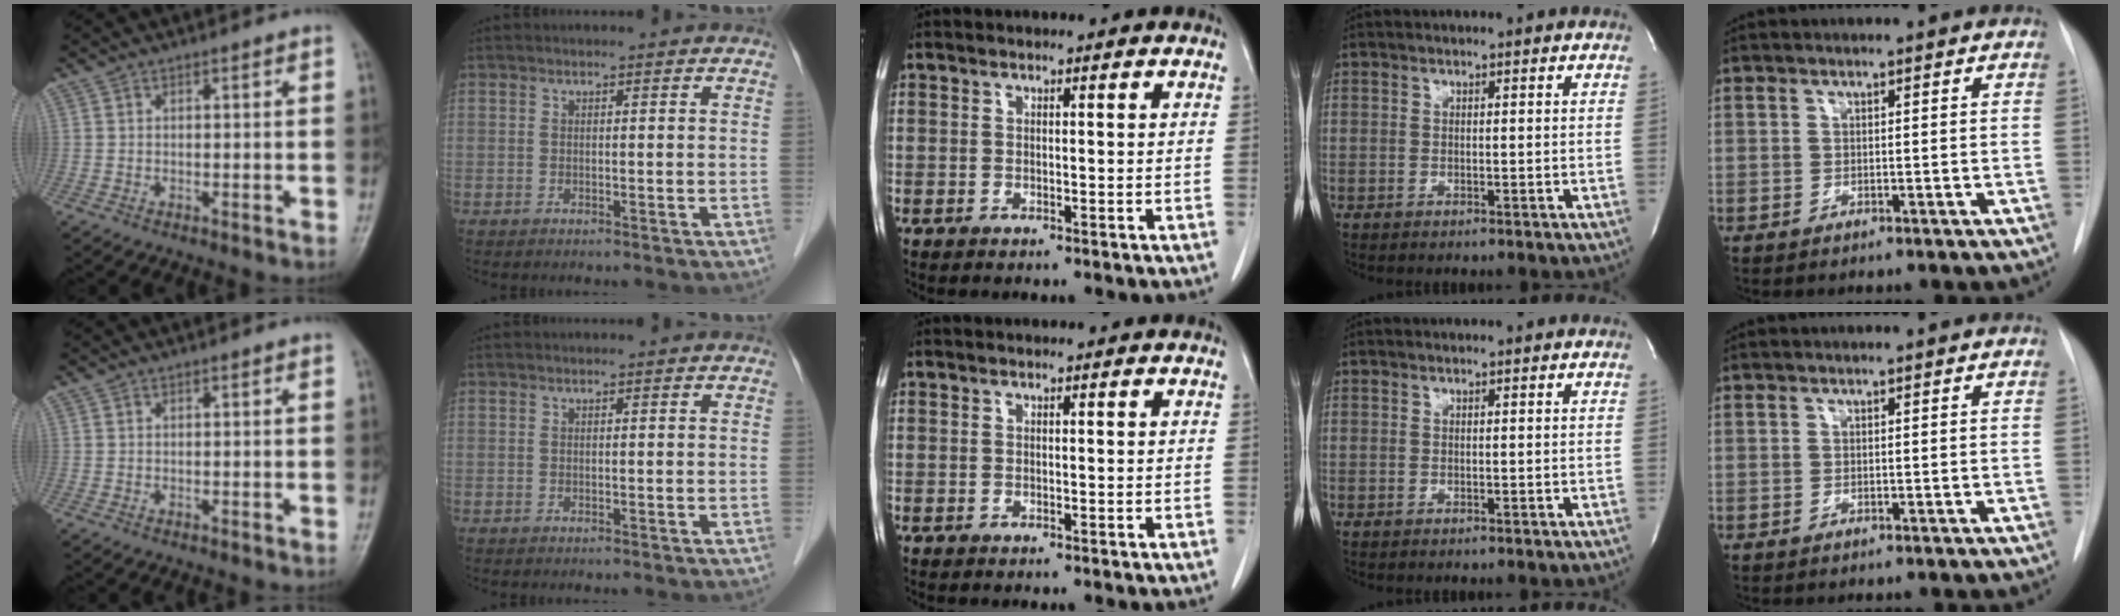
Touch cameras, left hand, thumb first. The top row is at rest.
{}